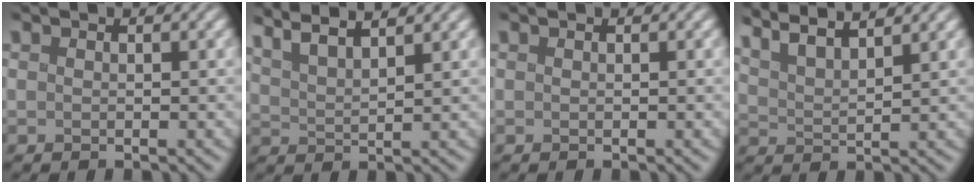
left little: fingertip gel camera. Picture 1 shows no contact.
{"total": 6.6, "force": [5.0, 1.6, 4.1], "torque": [-0.095, 0.030, 0.063]}
{"total": 0.0}
{"total": 8.7, "force": [6.6, 2.3, 5.2], "torque": [-0.110, 0.034, 0.077]}